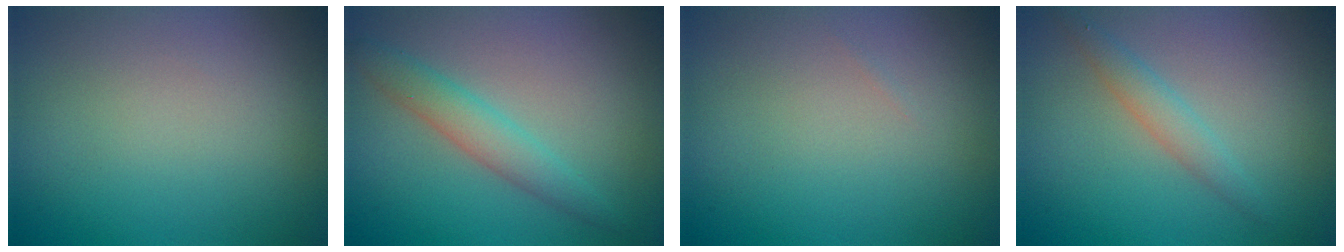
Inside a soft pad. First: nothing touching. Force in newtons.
{"total": 2.8, "press": 2.8, "slide": 0.1}
{"total": 0.0}
{"total": 1.9, "press": 1.9, "slide": 0.1}